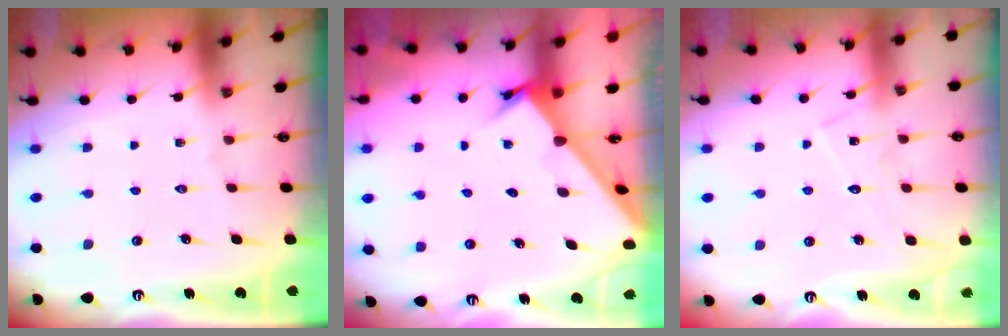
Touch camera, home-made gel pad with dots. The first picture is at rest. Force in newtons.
{"total": 1.9, "press": 1.9, "slide": 0.2}
{"total": 8.9, "press": 8.9, "slide": 0.4}